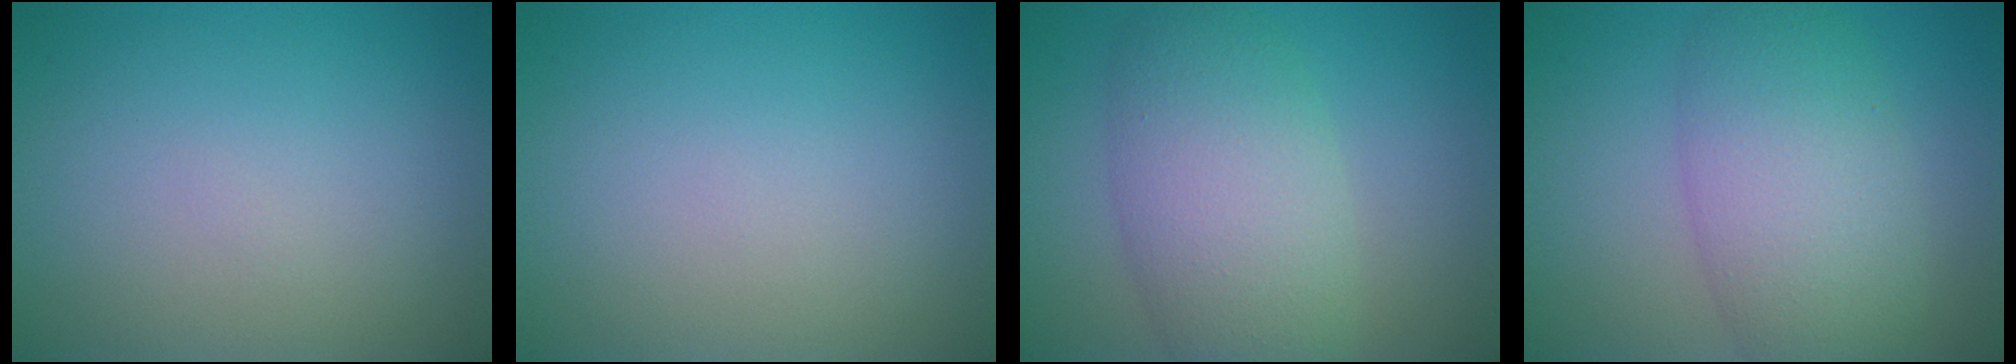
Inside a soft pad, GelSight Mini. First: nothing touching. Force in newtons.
{"total": 0.0}
{"total": 7.0, "press": 7.0, "slide": 0.4}
{"total": 6.9, "press": 6.9, "slide": 0.5}